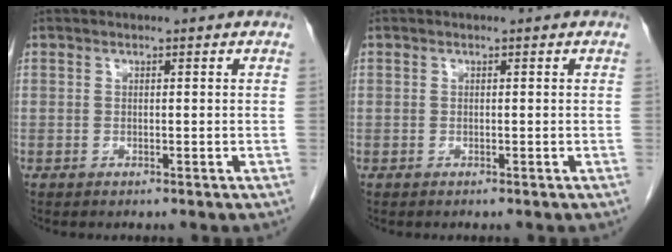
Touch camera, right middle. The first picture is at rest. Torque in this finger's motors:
{"motor_torque": [-0.62, 0.25, -0.27, -0.07]}